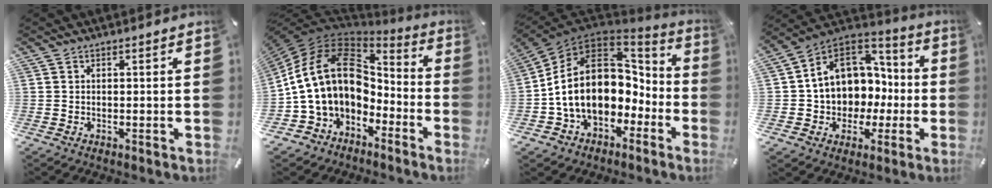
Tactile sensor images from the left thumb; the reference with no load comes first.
{"total": 19.8, "force": [2.0, 14.6, 13.2], "torque": [-0.271, 0.004, 0.037]}
{"total": 19.5, "force": [-0.2, 14.6, 12.9], "torque": [-0.241, -0.004, 0.005]}
{"total": 12.3, "force": [1.2, 11.3, 4.6], "torque": [-0.096, -0.014, 0.033]}